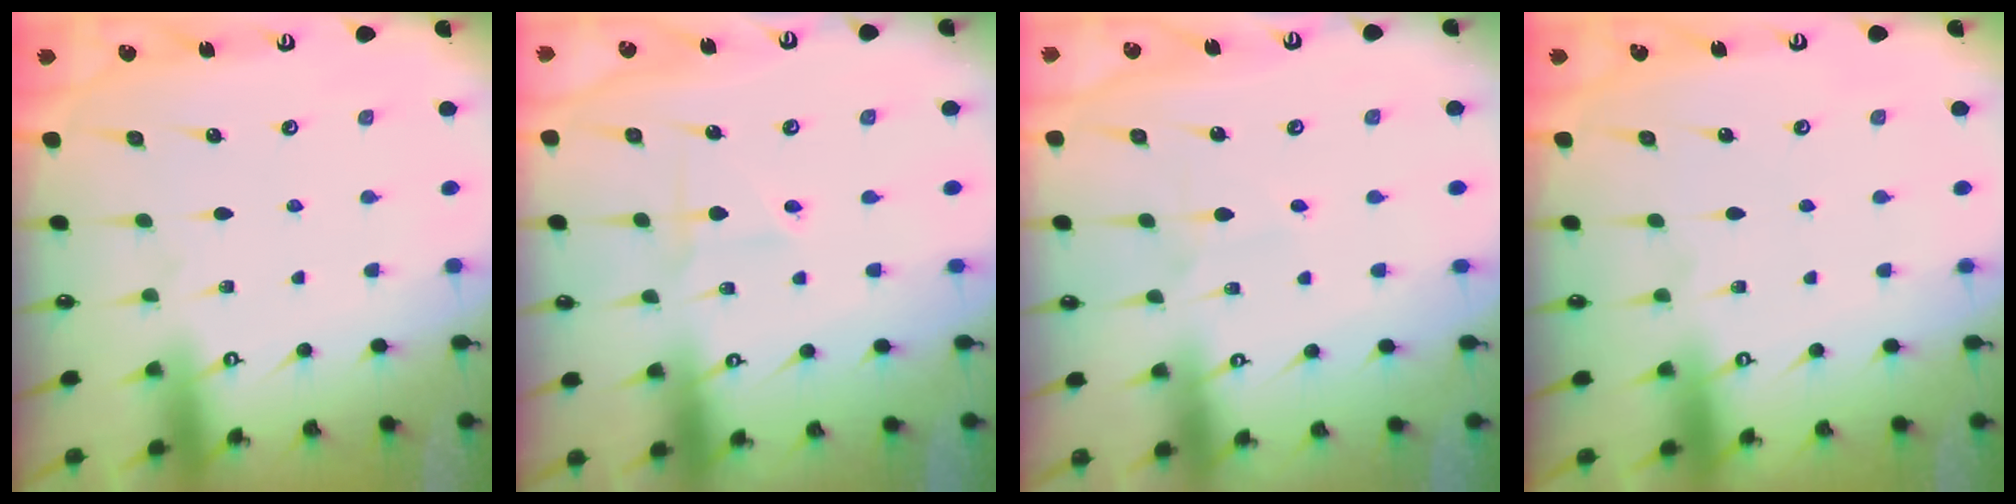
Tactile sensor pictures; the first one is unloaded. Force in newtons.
{"total": 2.5, "press": 2.4, "slide": 0.6}
{"total": 3.5, "press": 3.5, "slide": 0.4}
{"total": 0.0}